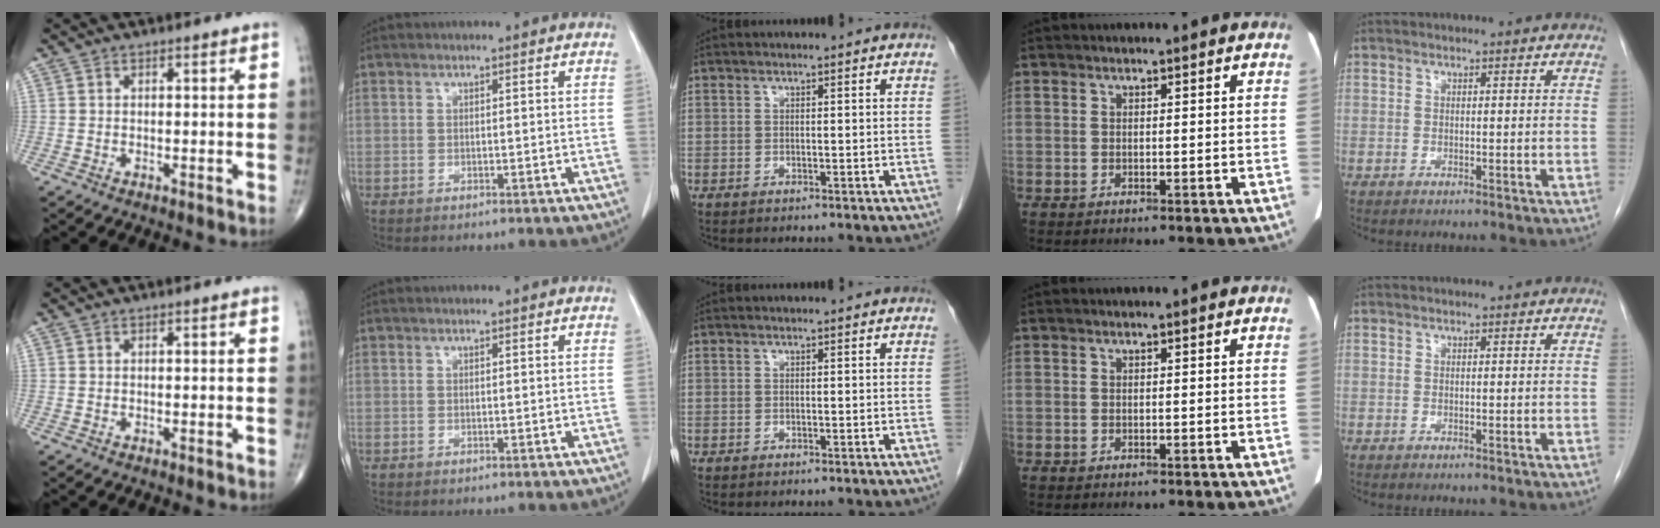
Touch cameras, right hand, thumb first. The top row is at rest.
{}